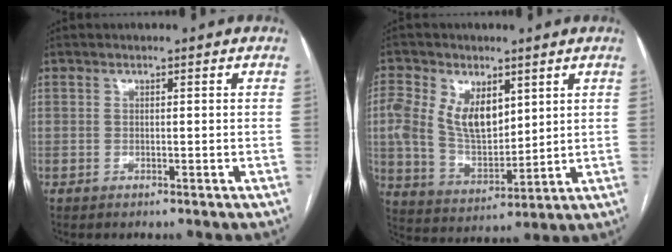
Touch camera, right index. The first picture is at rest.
{"total": 13.9, "force": [4.8, 8.3, 10.1], "torque": [-0.229, 0.012, 0.102]}